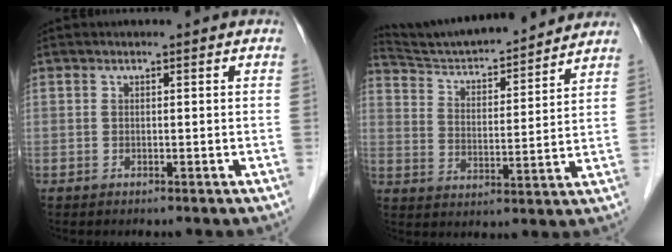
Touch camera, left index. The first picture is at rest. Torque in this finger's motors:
{"motor_torque": [-0.41, -0.82, 0.20, 0.05]}